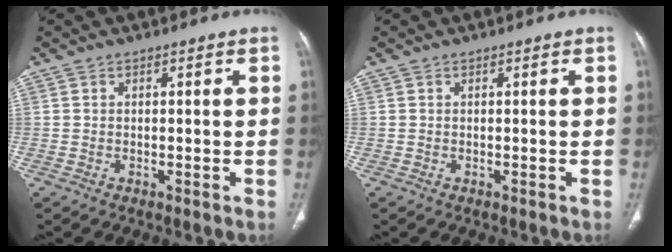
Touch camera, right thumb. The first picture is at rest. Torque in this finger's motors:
{"motor_torque": [0.02, -0.02, 0.11, -0.11, 0.00]}